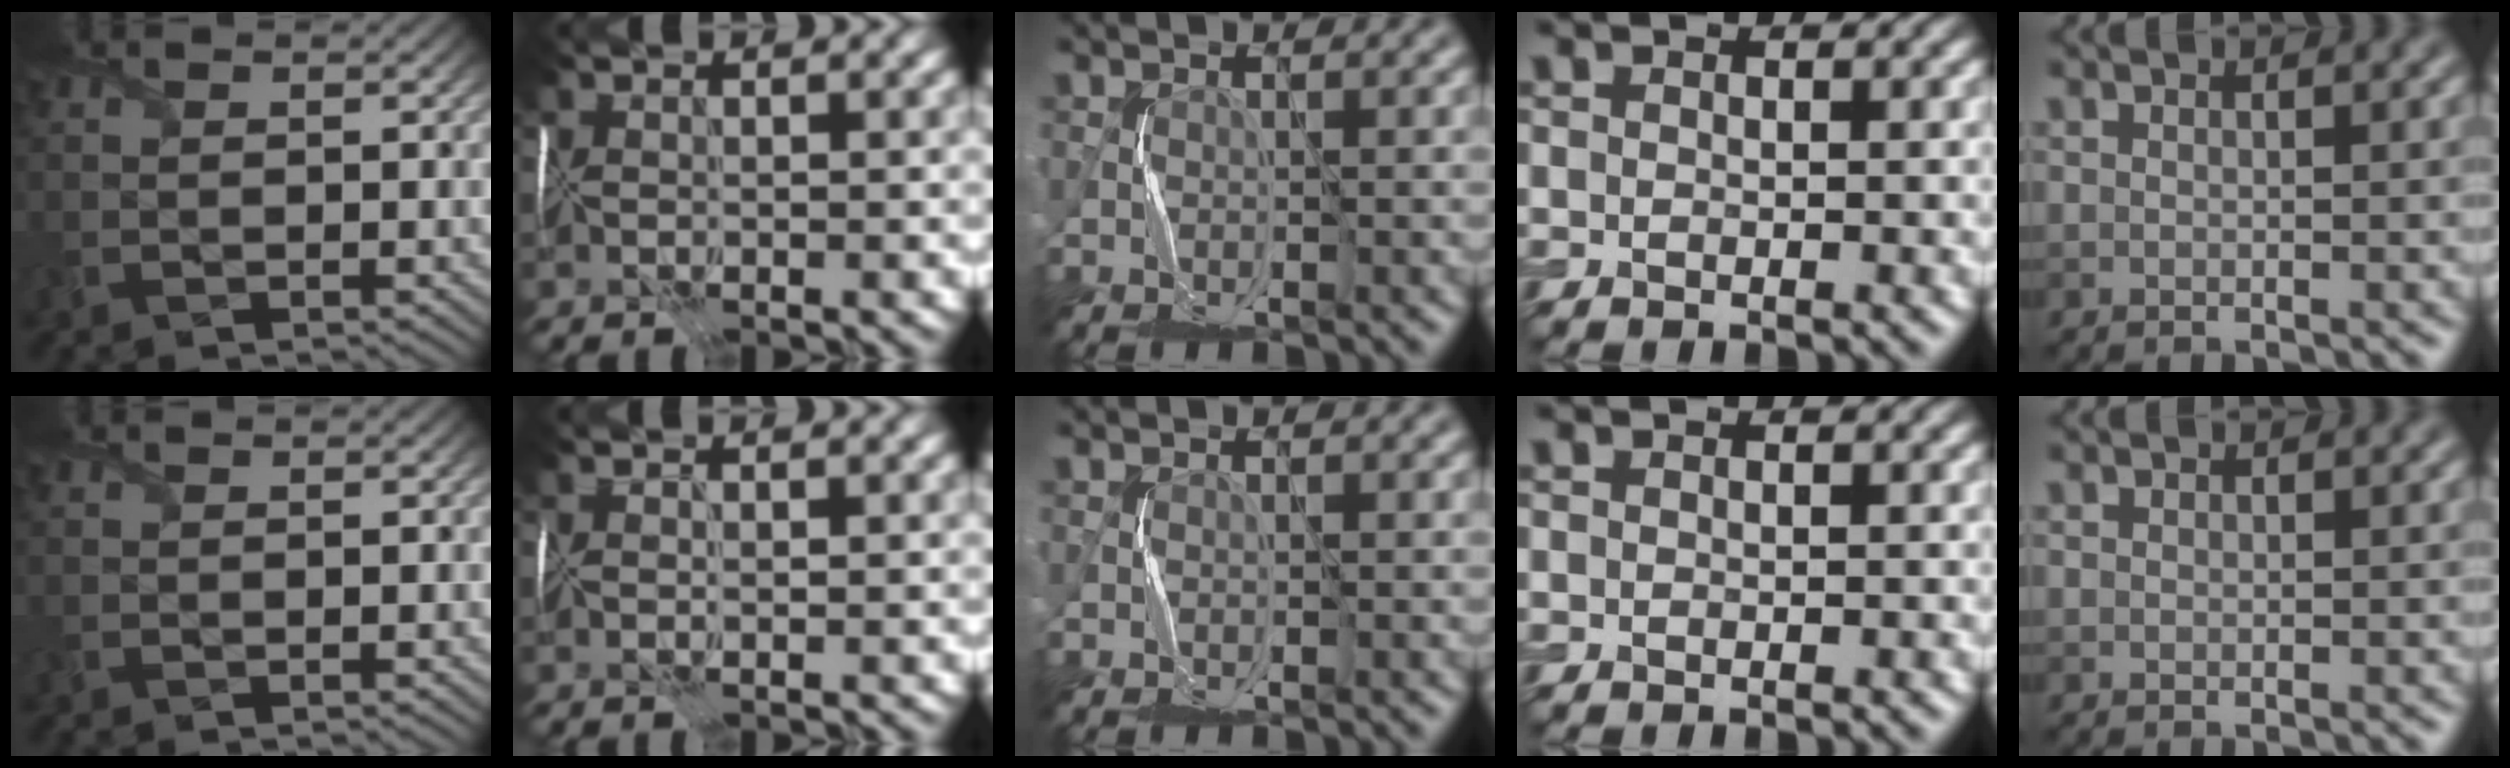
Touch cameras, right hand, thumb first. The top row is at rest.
{"index": {"total": 2.0, "force": [0.2, -1.3, -1.5], "torque": [0.030, -0.002, 0.005]}}